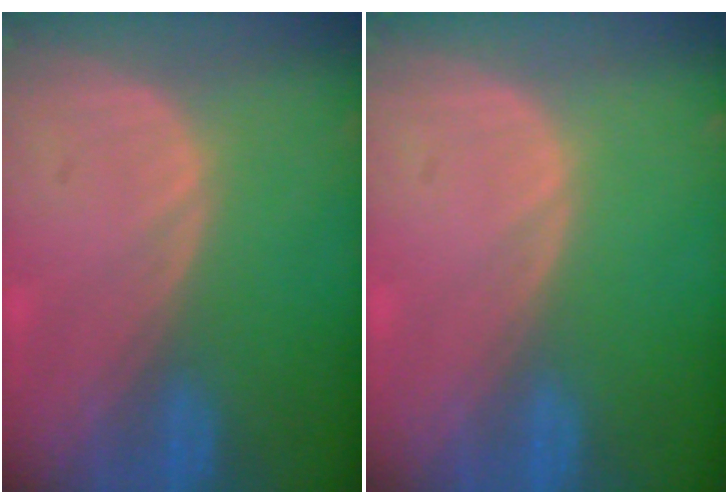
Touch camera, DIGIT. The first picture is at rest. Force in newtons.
{"total": 0.0}